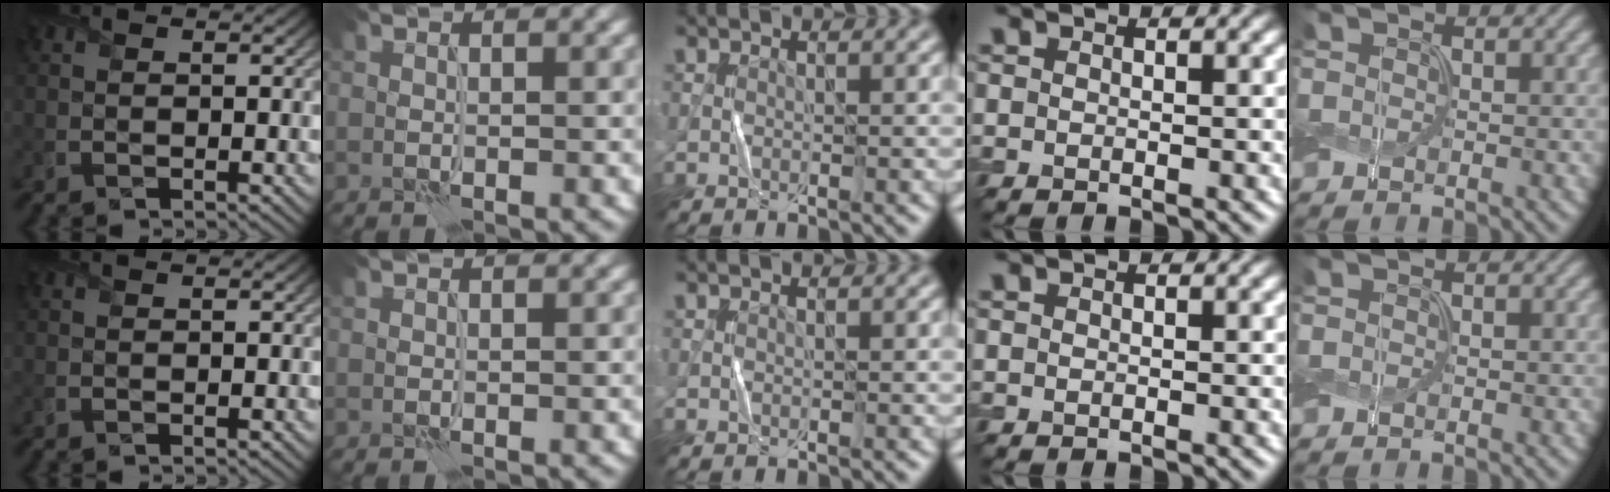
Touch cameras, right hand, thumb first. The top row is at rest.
{}